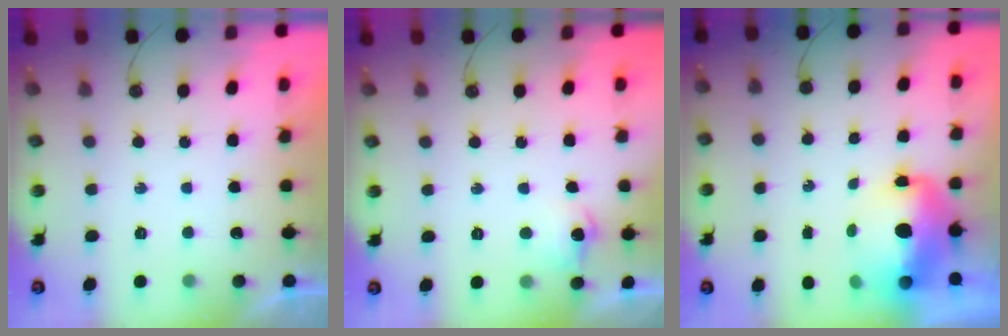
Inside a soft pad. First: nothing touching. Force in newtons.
{"total": 7.4, "press": 7.4, "slide": 0.7}
{"total": 11.4, "press": 11.3, "slide": 1.1}